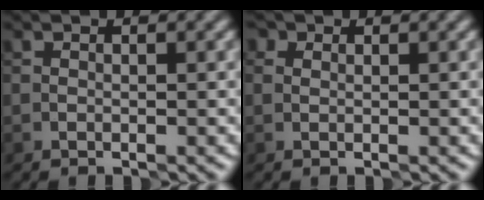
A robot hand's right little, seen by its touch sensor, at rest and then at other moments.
{"total": 1.7, "force": [0.8, 1.3, 0.8], "torque": [-0.002, 0.009, -0.013]}